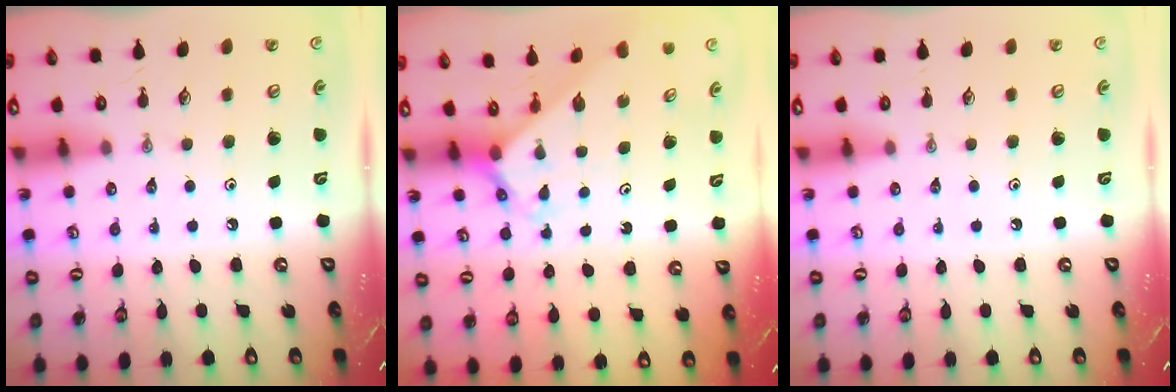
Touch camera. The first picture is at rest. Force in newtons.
{"total": 2.6, "press": 2.6, "slide": 0.2}
{"total": 0.0}